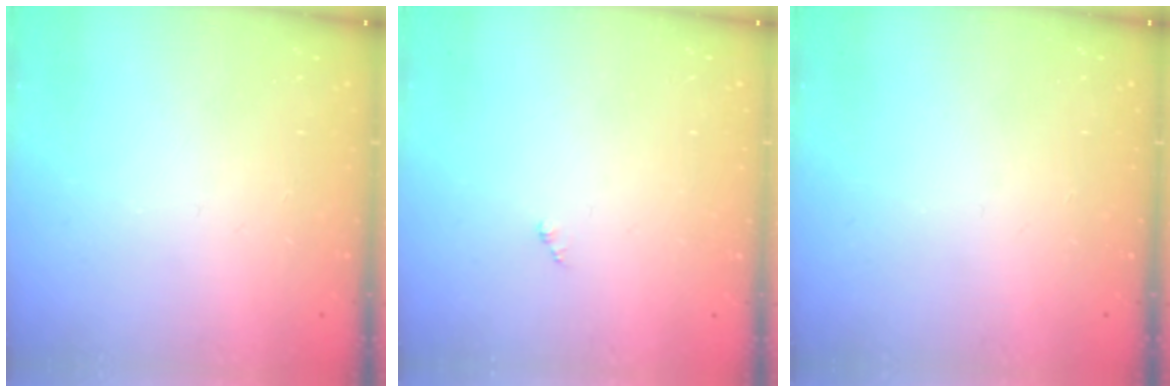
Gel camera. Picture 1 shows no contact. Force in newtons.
{"total": 0.7, "press": 0.7, "slide": 0.1}
{"total": 0.0}